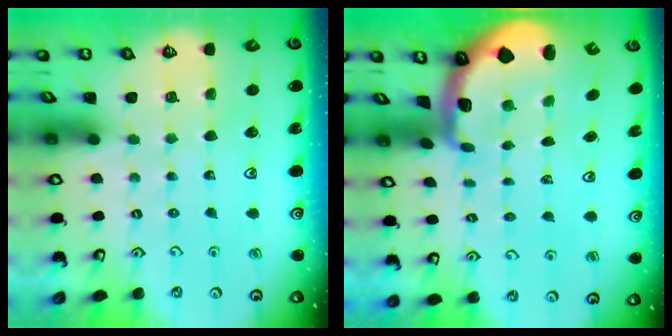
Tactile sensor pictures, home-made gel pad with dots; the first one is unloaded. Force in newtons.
{"total": 1.9, "press": 1.9, "slide": 0.6}